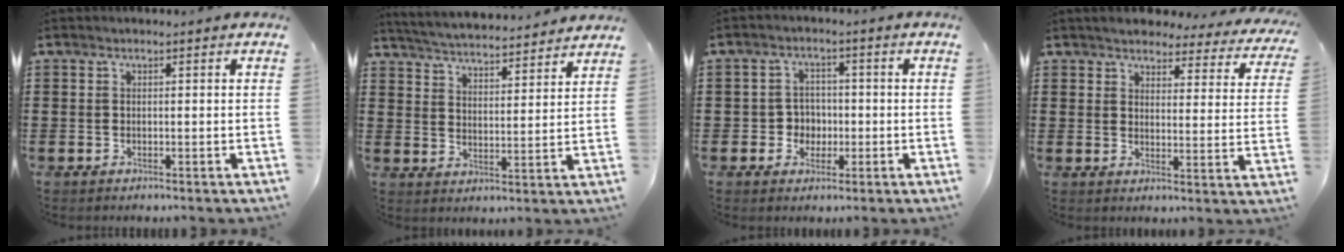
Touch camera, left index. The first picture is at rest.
{"total": 3.9, "force": [3.8, -0.6, 0.1], "torque": [-0.026, -0.036, 0.060]}
{"total": 3.7, "force": [-0.8, 3.4, 1.1], "torque": [-0.034, 0.005, -0.020]}
{"total": 4.0, "force": [3.9, 0.4, 0.8], "torque": [-0.038, -0.023, 0.066]}